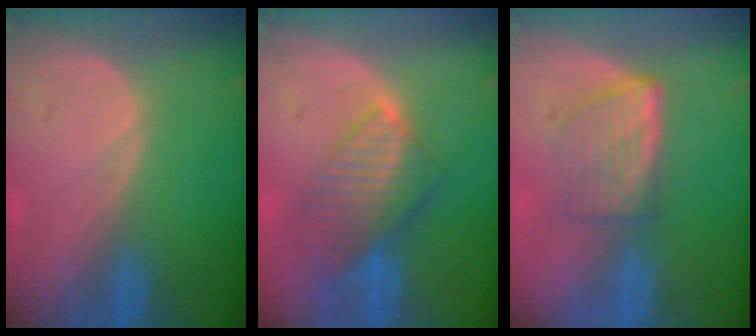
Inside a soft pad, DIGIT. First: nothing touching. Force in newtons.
{"total": 8.3, "press": 7.1, "slide": 4.3}
{"total": 6.1, "press": 5.4, "slide": 2.7}